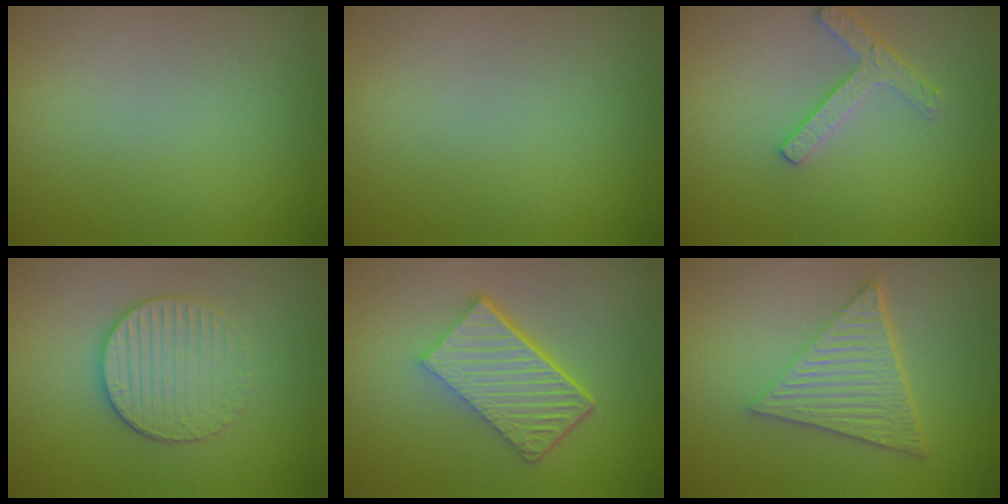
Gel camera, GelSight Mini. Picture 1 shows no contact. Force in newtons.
{"total": 0.0}
{"total": 2.4, "press": 2.3, "slide": 0.8}
{"total": 3.9, "press": 3.4, "slide": 1.9}
{"total": 6.3, "press": 4.3, "slide": 4.7}
{"total": 6.8, "press": 4.5, "slide": 5.1}